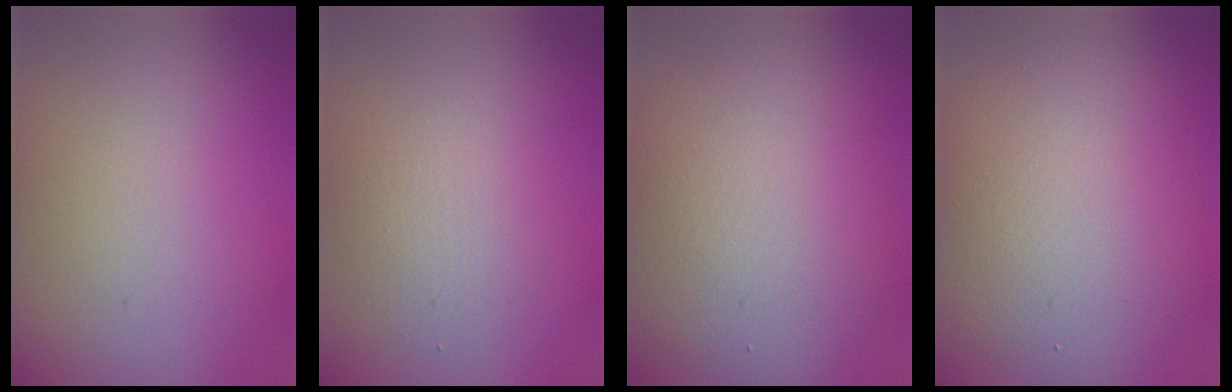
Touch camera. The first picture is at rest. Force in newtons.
{"total": 2.3, "press": 2.3, "slide": 0.1}
{"total": 8.0, "press": 8.0, "slide": 0.5}
{"total": 7.6, "press": 7.6, "slide": 0.6}